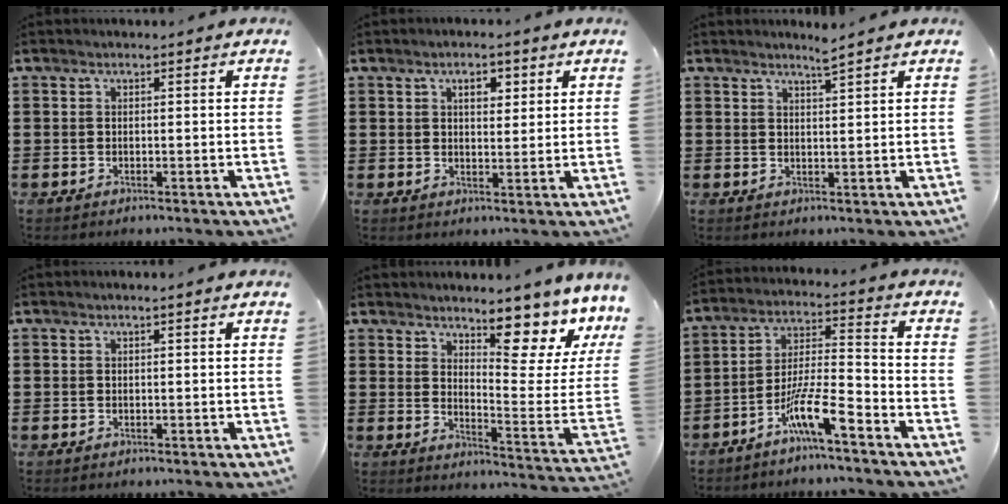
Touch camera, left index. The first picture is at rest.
{"total": 3.7, "force": [1.7, 1.8, 2.7], "torque": [-0.035, 0.001, 0.022]}
{"total": 2.5, "force": [2.2, -0.4, 1.1], "torque": [-0.024, -0.005, 0.040]}
{"total": 0.0}
{"total": 10.2, "force": [7.9, 2.4, 6.0], "torque": [-0.081, -0.076, 0.126]}
{"total": 9.4, "force": [-6.8, 1.0, 6.4], "torque": [-0.135, -0.005, -0.131]}